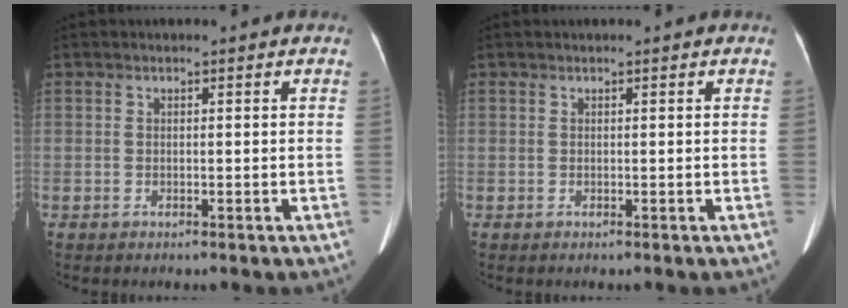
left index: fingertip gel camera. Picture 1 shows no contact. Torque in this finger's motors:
{"motor_torque": [0.40, -0.33, -0.04, -0.01]}